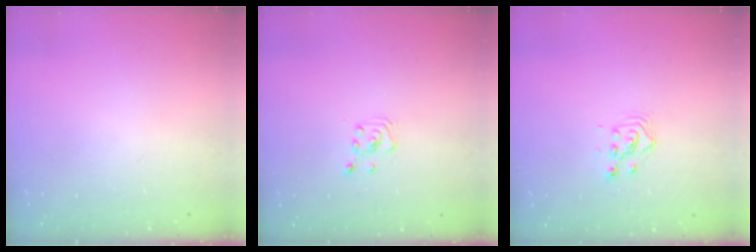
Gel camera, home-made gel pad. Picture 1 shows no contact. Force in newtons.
{"total": 2.3, "press": 2.3, "slide": 0.2}
{"total": 2.8, "press": 2.8, "slide": 0.1}